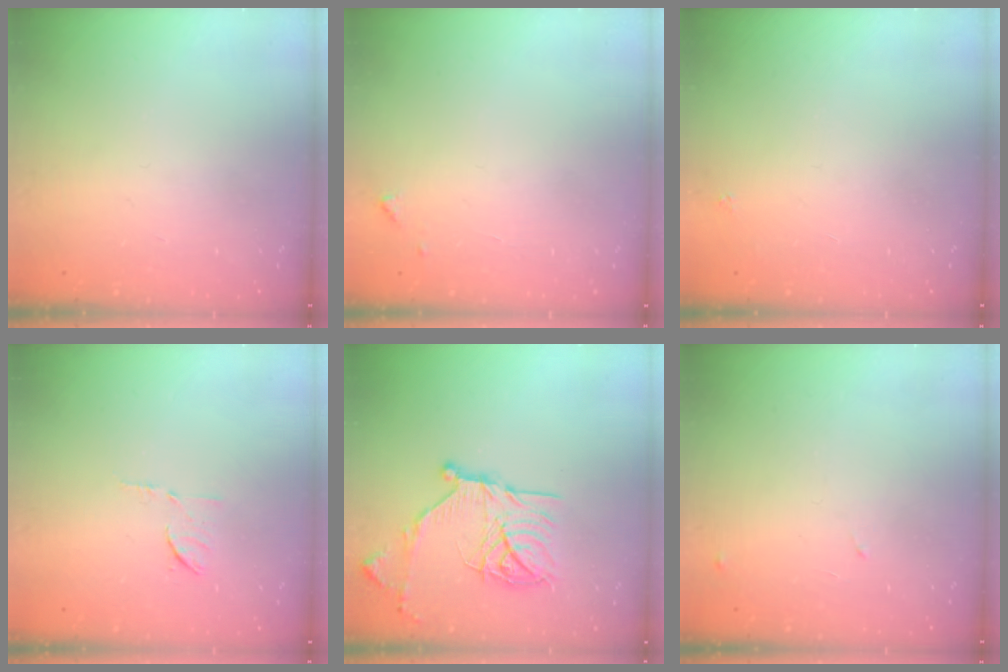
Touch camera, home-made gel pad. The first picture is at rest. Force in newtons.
{"total": 4.5, "press": 4.4, "slide": 0.5}
{"total": 1.6, "press": 1.5, "slide": 0.2}
{"total": 6.1, "press": 6.1, "slide": 0.7}
{"total": 19.9, "press": 19.8, "slide": 1.5}
{"total": 8.1, "press": 8.1, "slide": 0.6}